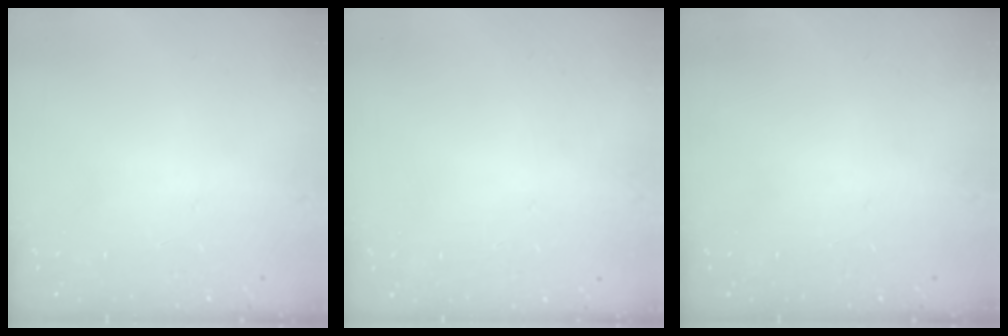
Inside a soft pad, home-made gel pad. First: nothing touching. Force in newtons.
{"total": 0.6, "press": 0.6, "slide": 0.1}
{"total": 0.0}